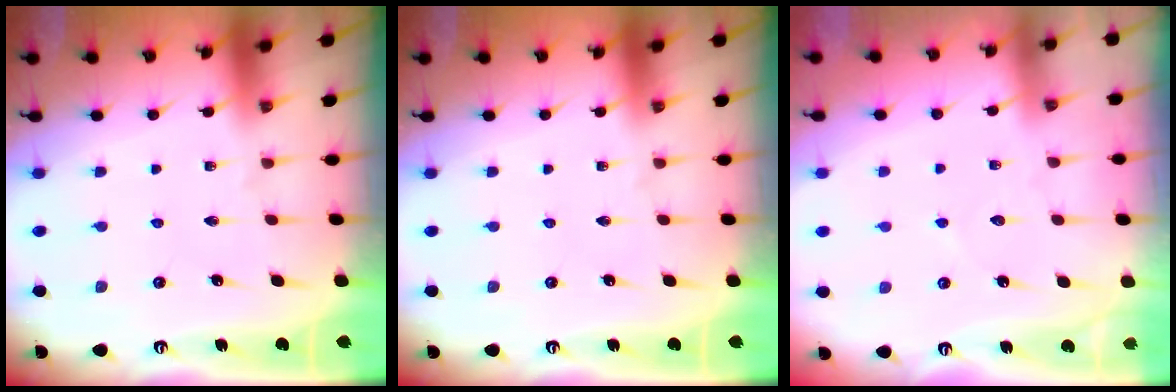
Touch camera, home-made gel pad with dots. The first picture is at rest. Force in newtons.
{"total": 0.0}
{"total": 2.5, "press": 2.5, "slide": 0.3}